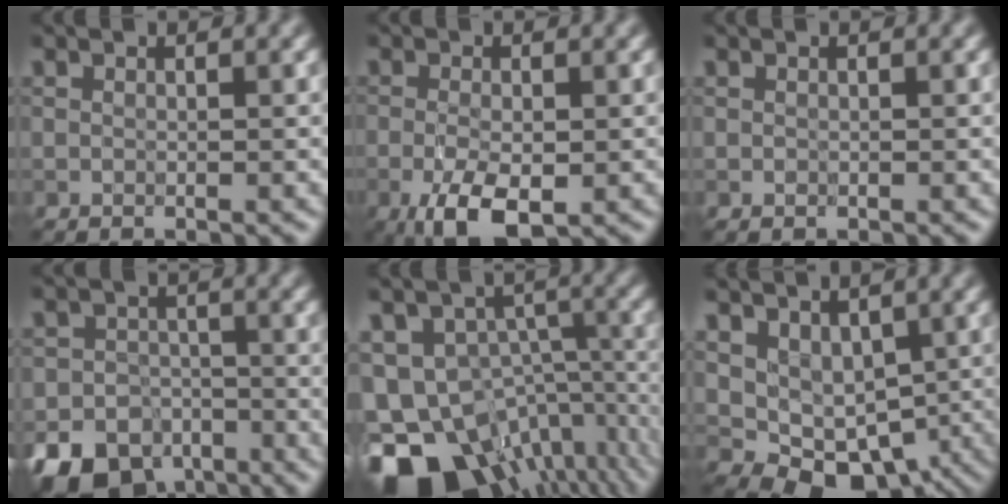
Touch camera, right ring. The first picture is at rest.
{"total": 5.1, "force": [-2.0, 2.2, 4.1], "torque": [-0.087, -0.012, -0.035]}
{"total": 0.0}
{"total": 10.5, "force": [-7.2, 6.9, 3.3], "torque": [-0.054, -0.030, -0.117]}
{"total": 17.3, "force": [-8.3, 11.8, 9.6], "torque": [-0.181, -0.017, -0.092]}
{"total": 5.9, "force": [0.2, 4.5, 3.7], "torque": [-0.053, -0.018, 0.018]}